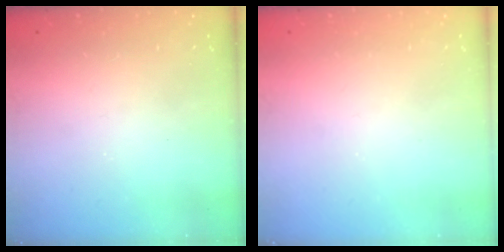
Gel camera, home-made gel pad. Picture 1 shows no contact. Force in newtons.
{"total": 0.0}